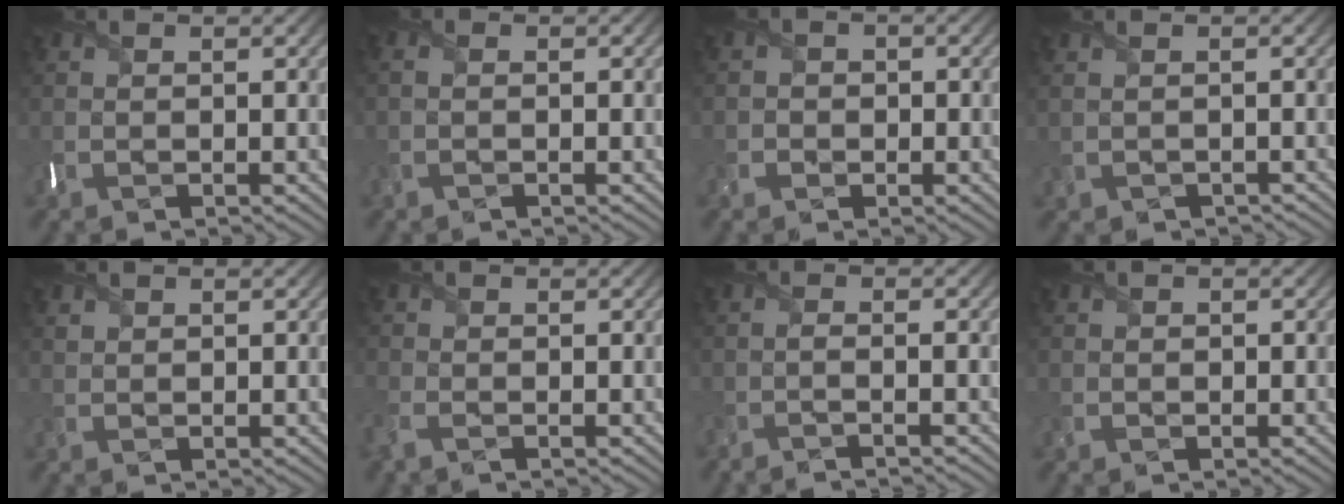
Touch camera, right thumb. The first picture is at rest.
{"total": 0.9, "force": [-0.3, 0.3, 0.9], "torque": [-0.021, -0.002, -0.006]}
{"total": 2.1, "force": [-0.8, 1.9, 0.3], "torque": [0.004, -0.003, -0.019]}
{"total": 0.9, "force": [-0.2, 0.5, 0.8], "torque": [-0.025, -0.007, 0.000]}
{"total": 0.8, "force": [0.7, 0.4, 0.2], "torque": [-0.009, -0.003, 0.016]}
{"total": 2.6, "force": [-1.7, 1.1, 1.6], "torque": [-0.051, -0.014, -0.043]}
{"total": 2.2, "force": [-0.9, 0.5, 1.9], "torque": [-0.019, -0.005, -0.030]}
{"total": 1.0, "force": [-0.2, 0.9, 0.2], "torque": [-0.004, -0.006, -0.006]}